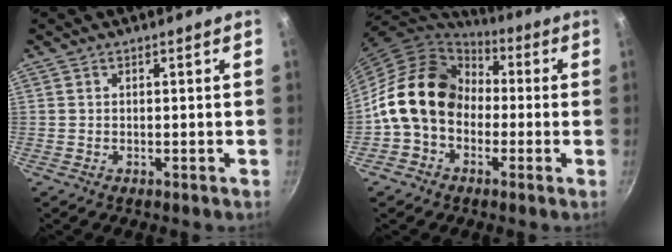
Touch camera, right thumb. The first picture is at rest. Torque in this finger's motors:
{"motor_torque": [2.38, 2.63, 1.36, -1.28, 0.19]}